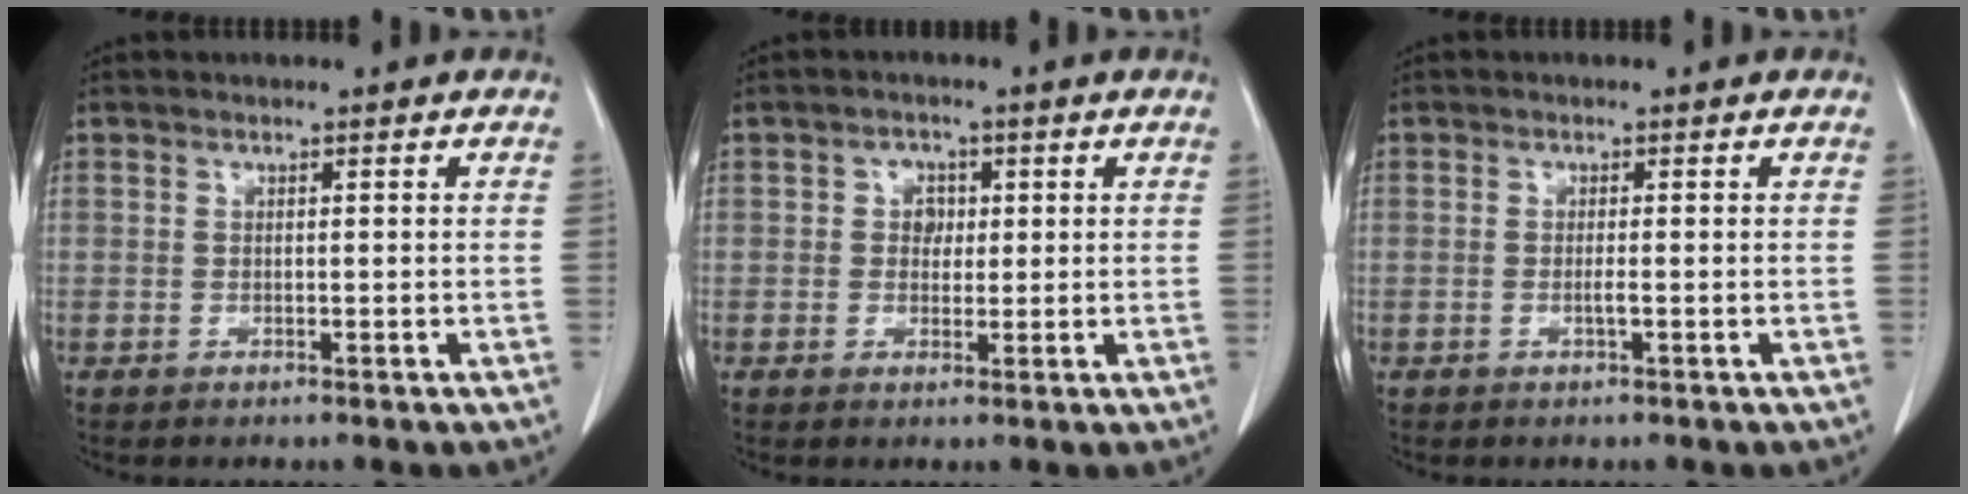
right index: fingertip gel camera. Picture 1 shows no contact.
{"total": 2.7, "force": [0.6, 2.3, 1.3], "torque": [-0.015, 0.006, 0.010]}
{"total": 0.8, "force": [-0.2, -0.1, 0.8], "torque": [-0.017, 0.000, -0.002]}